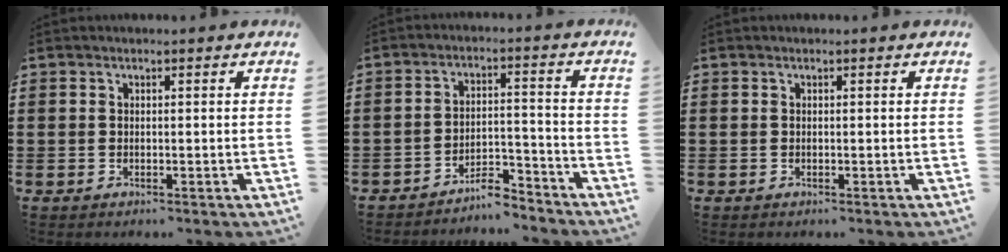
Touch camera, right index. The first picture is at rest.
{"total": 5.5, "force": [-5.2, 0.6, 1.5], "torque": [-0.027, 0.008, -0.104]}
{"total": 0.0}